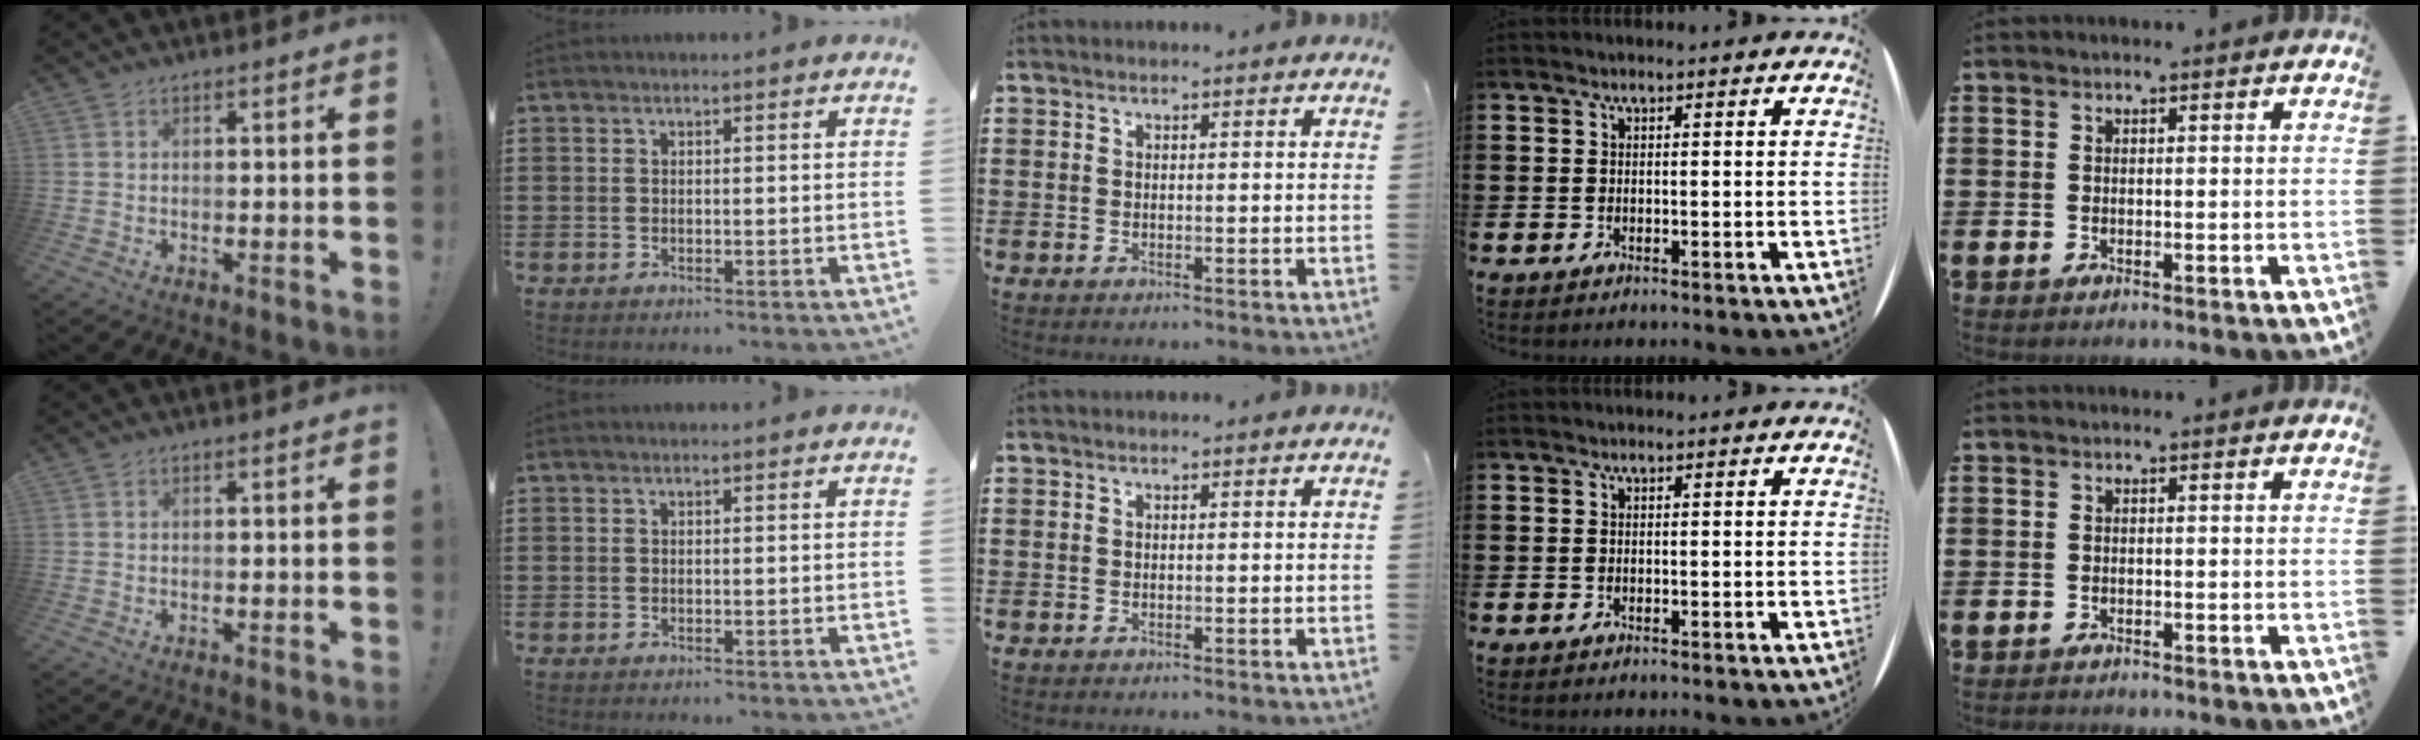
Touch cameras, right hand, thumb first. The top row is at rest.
{}